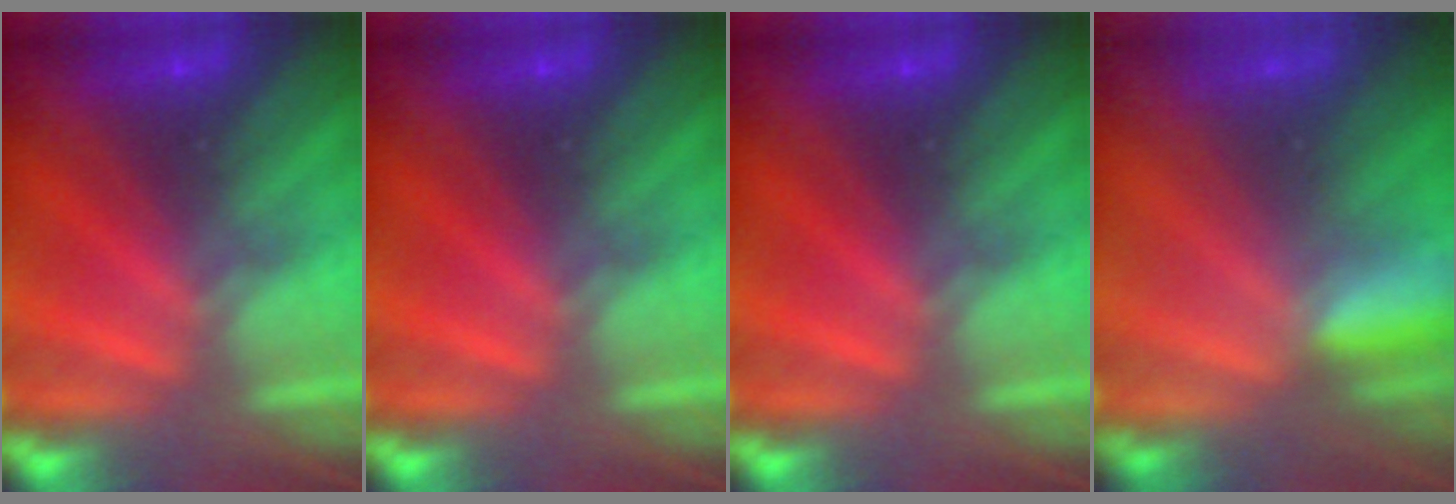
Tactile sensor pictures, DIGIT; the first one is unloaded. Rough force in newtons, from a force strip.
{"total": 0.0}
{"total": 0.0}
{"total": 3.3}